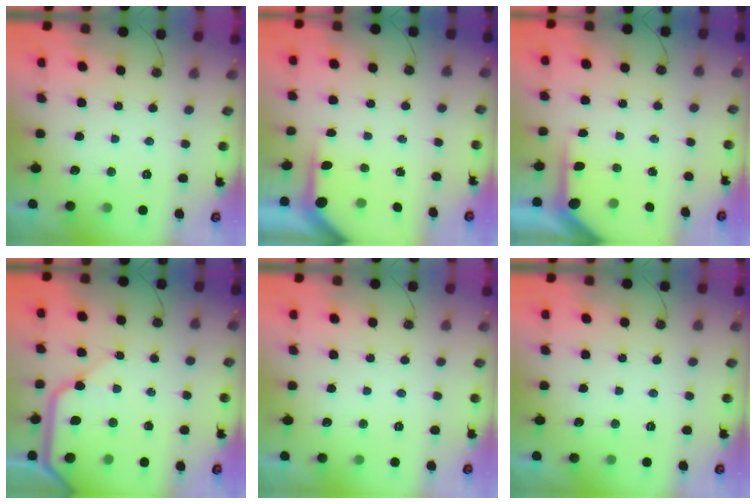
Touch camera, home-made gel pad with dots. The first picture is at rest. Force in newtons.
{"total": 3.7, "press": 3.7, "slide": 0.2}
{"total": 5.1, "press": 5.1, "slide": 0.5}
{"total": 11.2, "press": 11.1, "slide": 1.3}
{"total": 0.0}
{"total": 0.0}